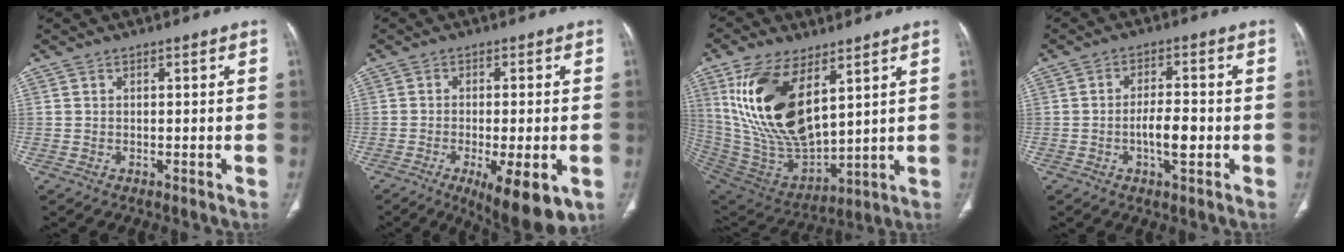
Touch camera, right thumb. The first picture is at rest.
{"total": 13.2, "force": [-5.4, 4.0, 11.3], "torque": [-0.142, -0.006, -0.069]}
{"total": 21.3, "force": [8.4, 10.2, 16.8], "torque": [-0.314, -0.038, 0.179]}
{"total": 5.9, "force": [-1.5, 2.2, 5.3], "torque": [-0.087, 0.010, -0.025]}